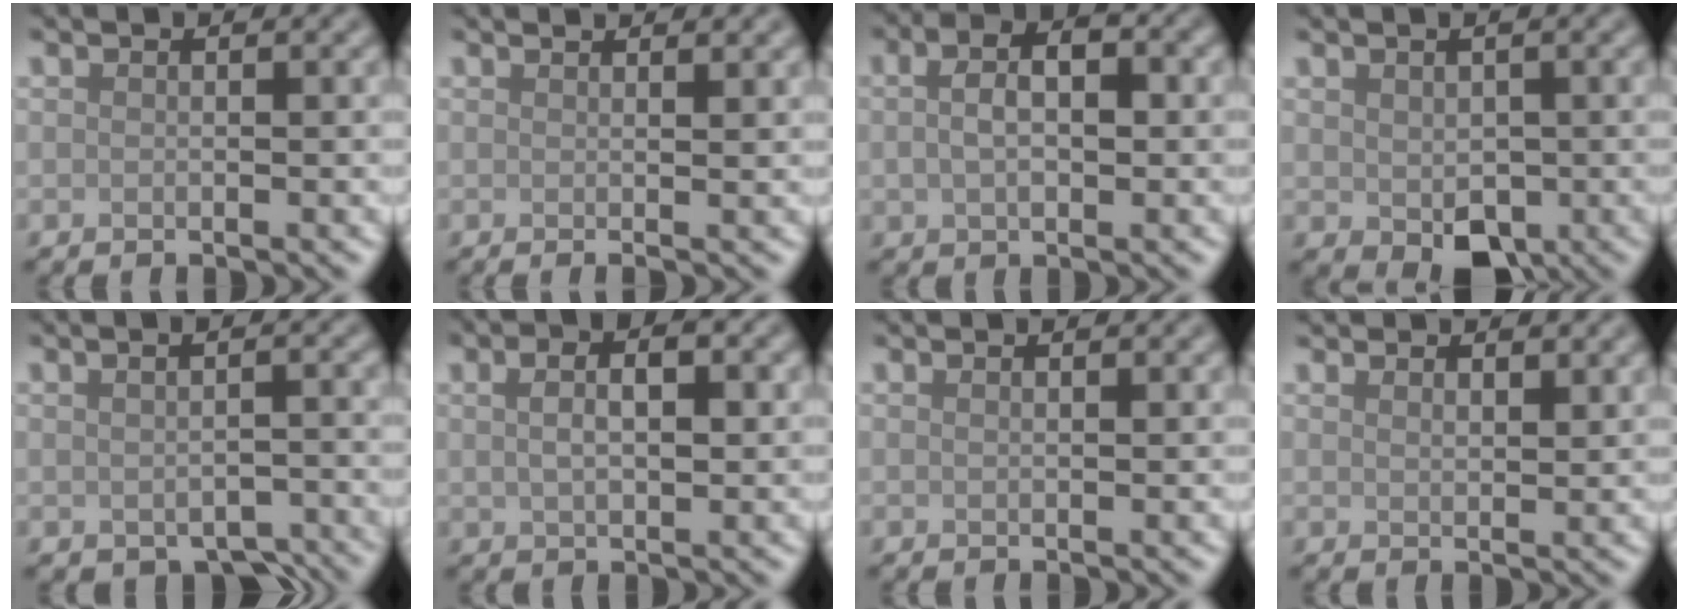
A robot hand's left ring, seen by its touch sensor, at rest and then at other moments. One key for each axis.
{"total": 3.7, "fx": 1.8, "fy": 1.5, "fz": 2.9, "tx": -0.019, "ty": 0.017, "tz": -0.013}
{"total": 5.2, "fx": 0.7, "fy": 2.9, "fz": 4.3, "tx": -0.077, "ty": 0.011, "tz": 0.010}
{"total": 3.9, "fx": -0.7, "fy": 2.4, "fz": 2.9, "tx": -0.050, "ty": -0.012, "tz": -0.002}
{"total": 3.7, "fx": -1.8, "fy": 2.1, "fz": 2.5, "tx": -0.032, "ty": -0.006, "tz": -0.014}
{"total": 4.9, "fx": 1.5, "fy": 2.4, "fz": 4.0, "tx": -0.068, "ty": 0.005, "tz": 0.016}
{"total": 0.6, "fx": 0.5, "fy": 0.1, "fz": 0.4, "tx": -0.007, "ty": 0.001, "tz": 0.007}
{"total": 1.9, "fx": 1.5, "fy": 0.7, "fz": 0.9, "tx": -0.016, "ty": -0.004, "tz": 0.030}